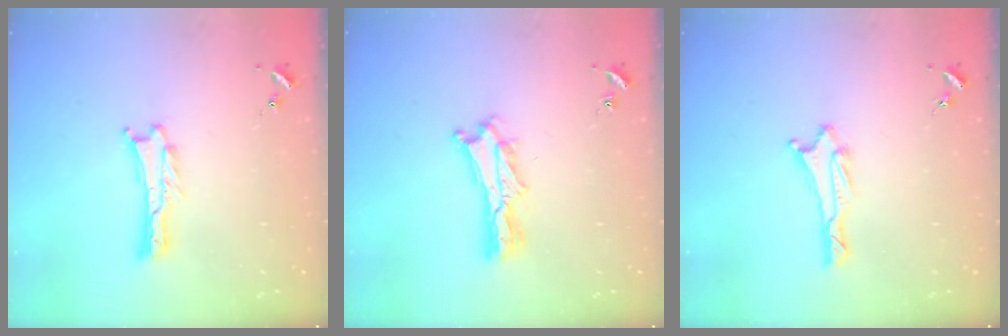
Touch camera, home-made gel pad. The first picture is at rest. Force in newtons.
{"total": 3.4, "press": 3.4, "slide": 0.3}
{"total": 1.3, "press": 1.3, "slide": 0.1}